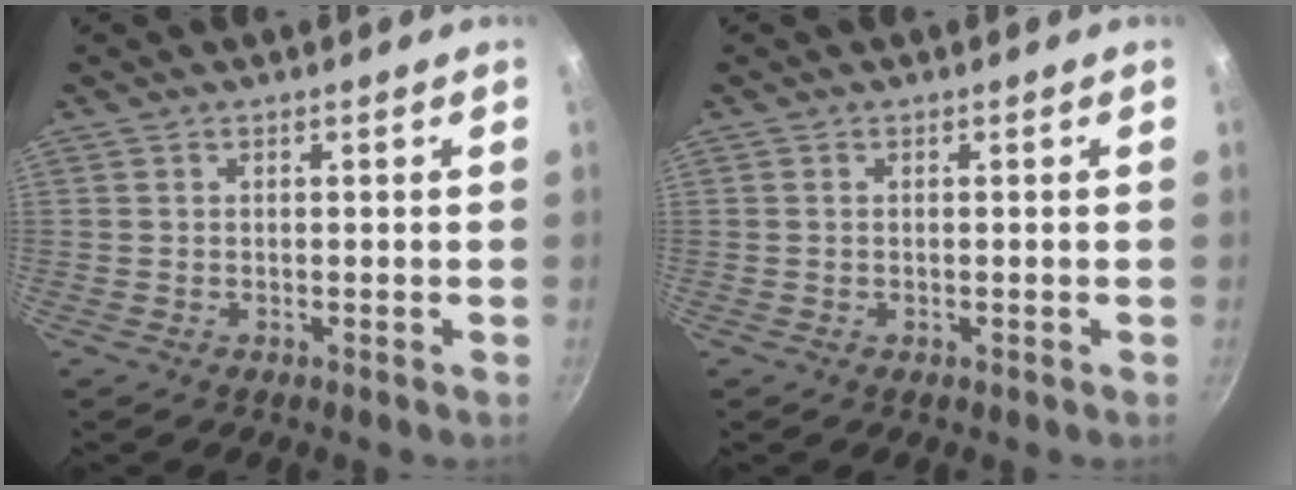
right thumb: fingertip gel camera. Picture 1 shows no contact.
{"total": 0.0}